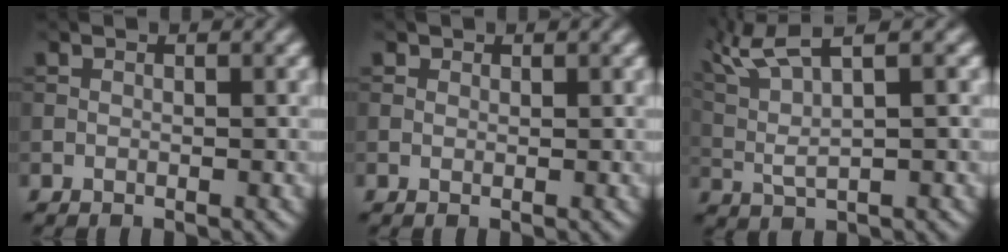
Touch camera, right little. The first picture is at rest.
{"total": 0.8, "force": [0.0, -0.4, -0.6], "torque": [0.000, 0.003, 0.022]}
{"total": 5.7, "force": [3.8, 0.7, 4.2], "torque": [-0.103, 0.021, 0.085]}